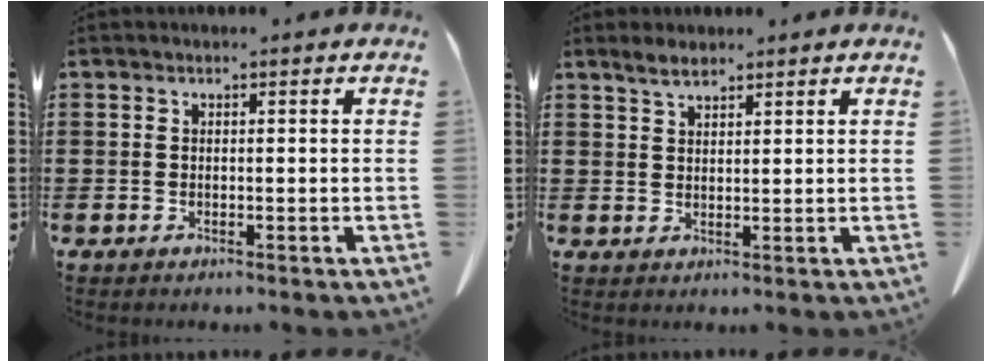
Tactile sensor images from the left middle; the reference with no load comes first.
{"total": 2.8, "force": [2.2, 0.9, 1.5], "torque": [-0.033, 0.003, 0.042]}